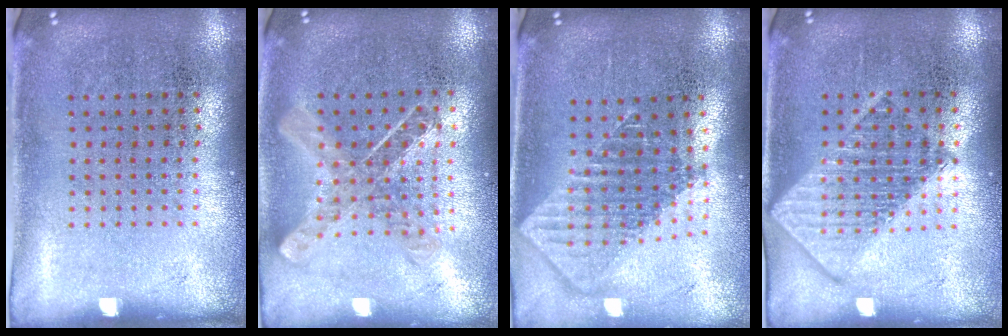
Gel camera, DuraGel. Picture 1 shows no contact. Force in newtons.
{"total": 0.9, "press": 0.9, "slide": 0.0}
{"total": 1.9, "press": 1.5, "slide": 1.2}
{"total": 1.7, "press": 1.7, "slide": 0.3}